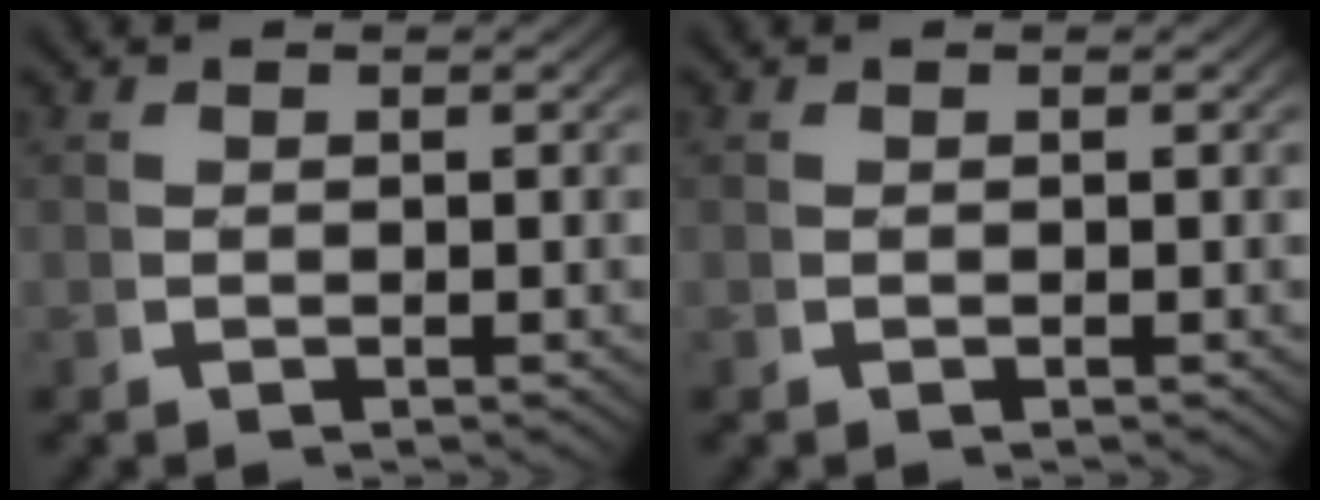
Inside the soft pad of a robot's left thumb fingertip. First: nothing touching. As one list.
[{"total": 0.0}]